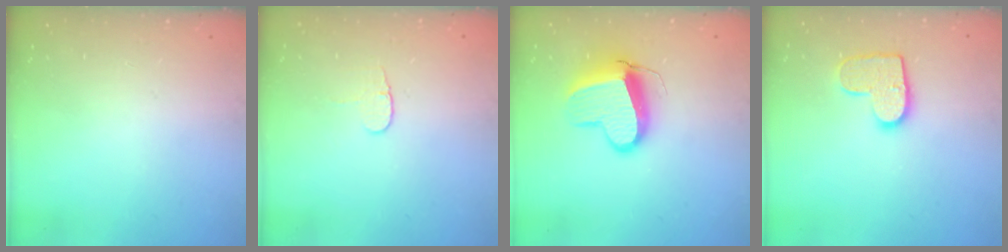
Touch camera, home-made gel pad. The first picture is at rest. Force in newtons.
{"total": 3.7, "press": 3.7, "slide": 0.5}
{"total": 12.0, "press": 11.9, "slide": 1.2}
{"total": 10.4, "press": 10.4, "slide": 0.5}